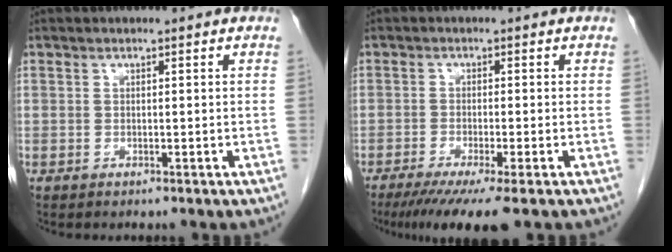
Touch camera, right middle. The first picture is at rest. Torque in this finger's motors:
{"motor_torque": [1.17, -0.97, 0.11, 0.10]}